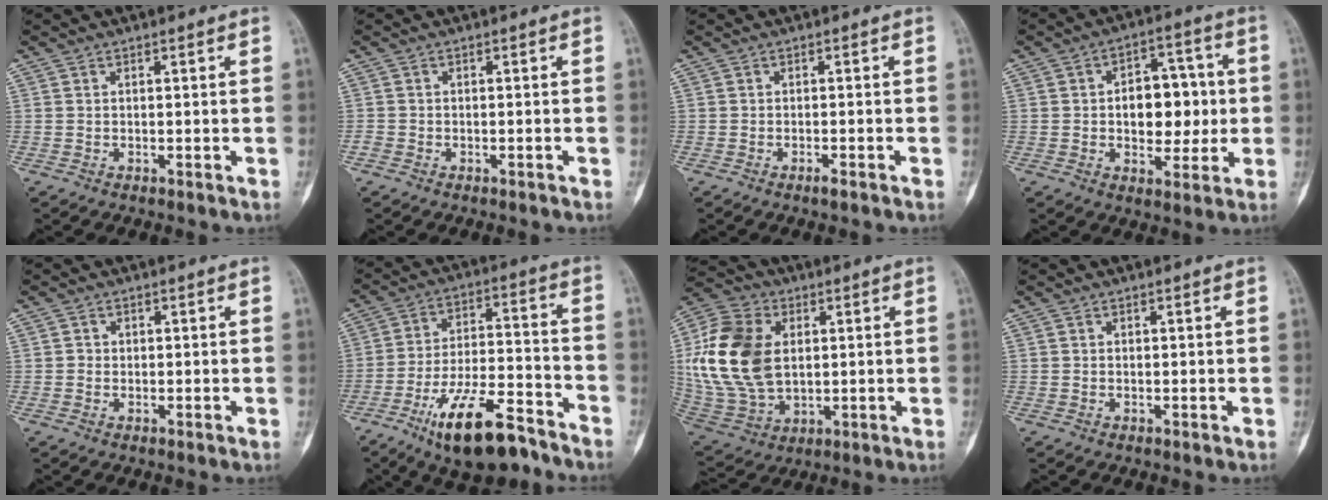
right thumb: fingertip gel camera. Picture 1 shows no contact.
{"total": 1.3, "force": [-0.9, 0.8, 0.3], "torque": [-0.005, 0.007, -0.017]}
{"total": 1.3, "force": [-0.9, 0.1, 0.9], "torque": [-0.020, 0.000, -0.016]}
{"total": 12.1, "force": [0.1, 7.7, 9.4], "torque": [-0.081, 0.018, 0.005]}
{"total": 1.2, "force": [0.1, 1.2, 0.2], "torque": [0.002, 0.003, 0.001]}
{"total": 17.4, "force": [-11.2, 6.2, 11.8], "torque": [-0.195, 0.074, -0.186]}
{"total": 20.0, "force": [2.7, 13.5, 14.5], "torque": [-0.292, -0.006, 0.059]}
{"total": 0.0}